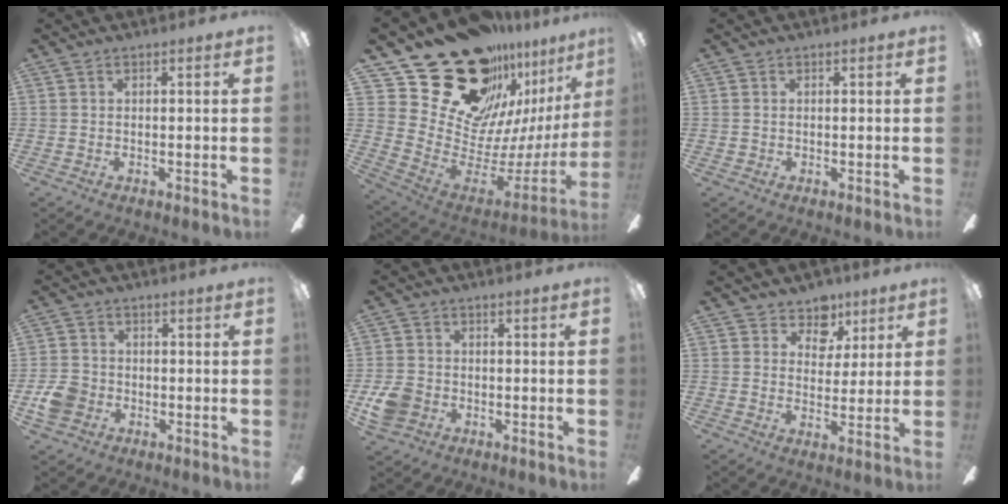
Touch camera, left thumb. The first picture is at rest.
{"total": 27.9, "force": [19.1, 15.6, 13.1], "torque": [-0.212, -0.142, 0.389]}
{"total": 0.8, "force": [0.0, 0.8, 0.1], "torque": [0.000, 0.006, -0.002]}
{"total": 6.5, "force": [-2.2, 5.4, 2.8], "torque": [-0.057, 0.018, -0.041]}
{"total": 6.8, "force": [-2.5, 5.5, 3.0], "torque": [-0.067, 0.017, -0.048]}
{"total": 7.7, "force": [4.8, 5.8, 1.7], "torque": [-0.020, -0.028, 0.087]}